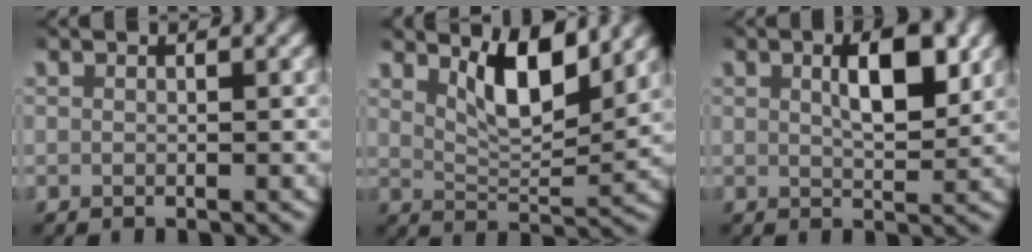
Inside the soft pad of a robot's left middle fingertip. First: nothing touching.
{"total": 5.1, "force": [3.3, 1.4, 3.7], "torque": [-0.062, -0.007, 0.057]}
{"total": 4.3, "force": [1.6, 1.5, 3.7], "torque": [-0.054, 0.002, 0.024]}